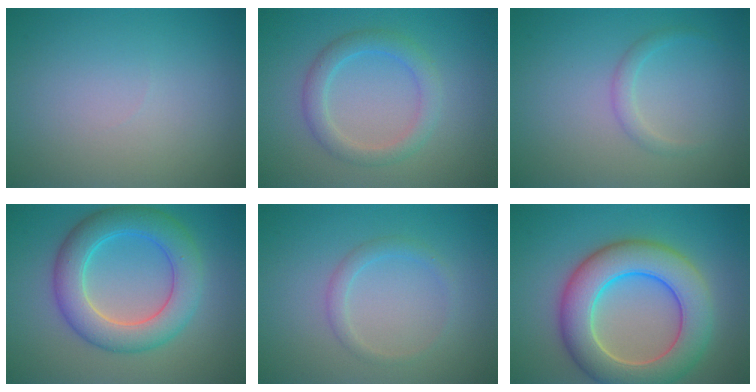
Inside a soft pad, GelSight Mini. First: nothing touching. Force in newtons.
{"total": 2.9, "press": 2.9, "slide": 0.2}
{"total": 1.2, "press": 1.2, "slide": 0.0}
{"total": 6.6, "press": 6.6, "slide": 0.4}
{"total": 1.5, "press": 1.5, "slide": 0.1}
{"total": 9.1, "press": 9.1, "slide": 0.5}